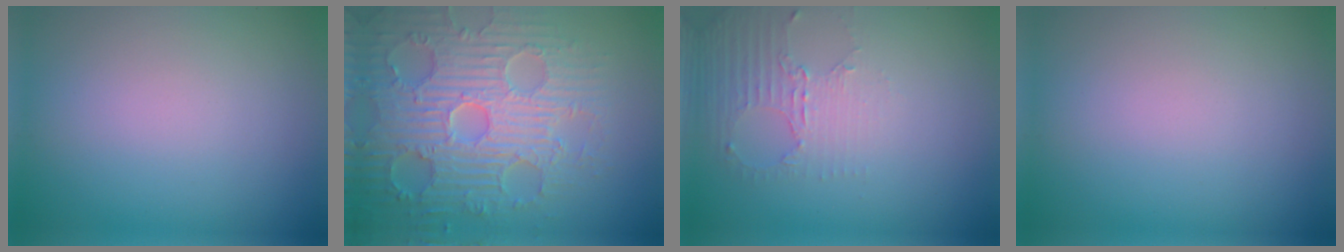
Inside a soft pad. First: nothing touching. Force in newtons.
{"total": 8.3, "press": 6.4, "slide": 5.2}
{"total": 2.6, "press": 2.0, "slide": 1.7}
{"total": 0.0}